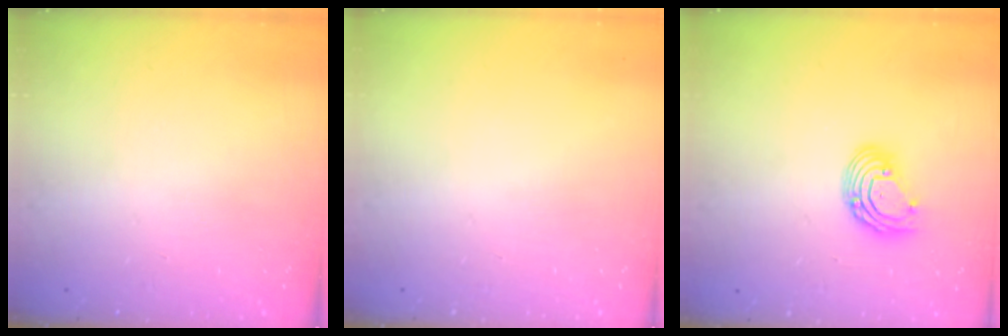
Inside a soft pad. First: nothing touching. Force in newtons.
{"total": 0.0}
{"total": 8.3, "press": 8.2, "slide": 0.7}